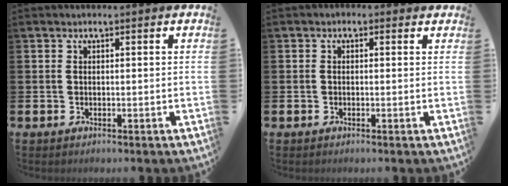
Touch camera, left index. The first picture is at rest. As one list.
[{"total": 0.7, "force": [-0.3, 0.5, 0.3], "torque": [-0.004, 0.006, -0.009]}]